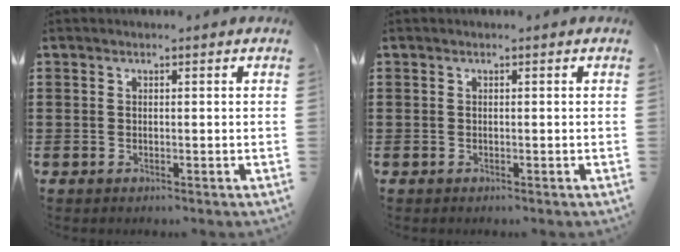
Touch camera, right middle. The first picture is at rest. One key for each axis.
{"total": 0.0}